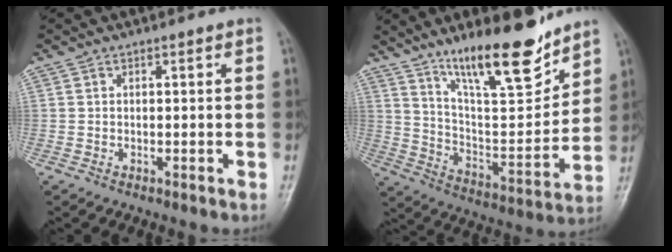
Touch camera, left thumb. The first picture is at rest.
{"total": 18.2, "force": [13.2, 4.6, 11.7], "torque": [-0.156, -0.086, 0.230]}